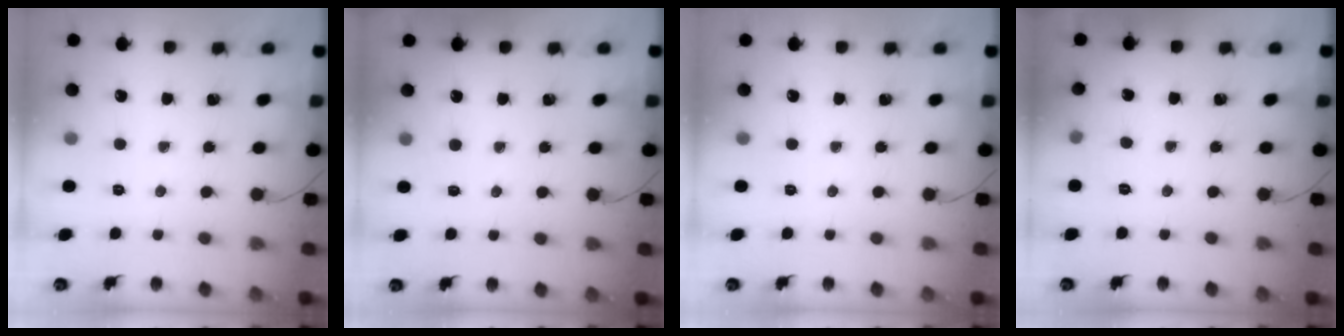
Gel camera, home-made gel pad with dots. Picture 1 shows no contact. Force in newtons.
{"total": 3.1, "press": 2.8, "slide": 1.2}
{"total": 0.0}
{"total": 2.0, "press": 1.7, "slide": 1.0}